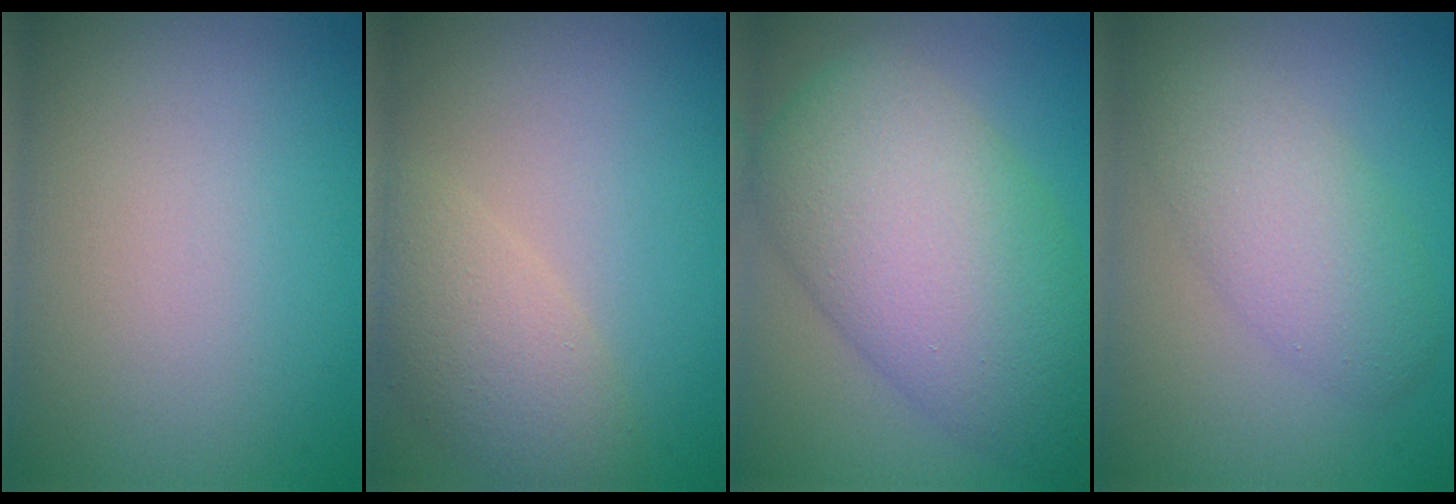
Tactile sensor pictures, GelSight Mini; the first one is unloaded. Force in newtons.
{"total": 4.1, "press": 4.0, "slide": 0.4}
{"total": 11.2, "press": 11.2, "slide": 0.4}
{"total": 4.1, "press": 4.0, "slide": 0.4}